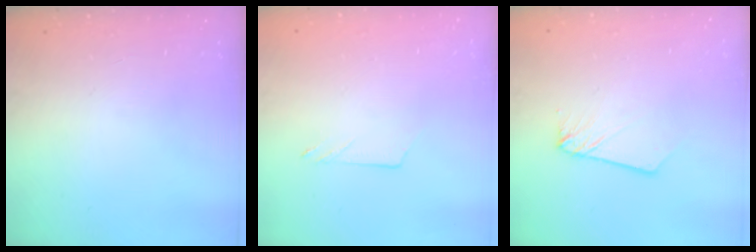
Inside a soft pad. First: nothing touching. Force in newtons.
{"total": 3.5, "press": 3.4, "slide": 0.4}
{"total": 2.6, "press": 2.6, "slide": 0.2}